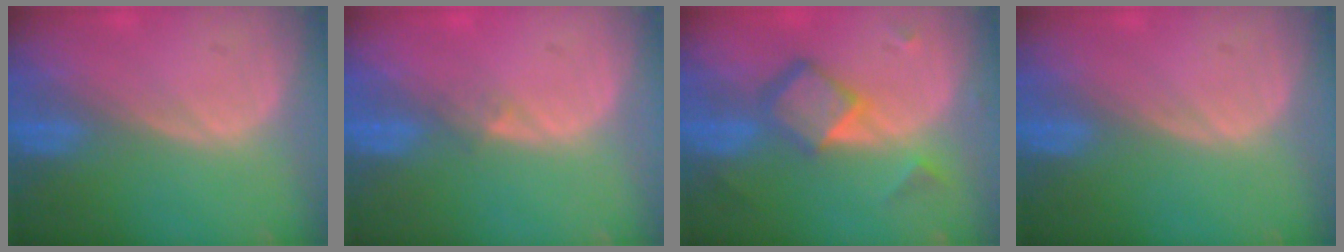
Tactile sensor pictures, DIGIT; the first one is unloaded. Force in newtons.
{"total": 1.2, "press": 0.9, "slide": 0.9}
{"total": 6.7, "press": 5.8, "slide": 3.3}
{"total": 0.0}